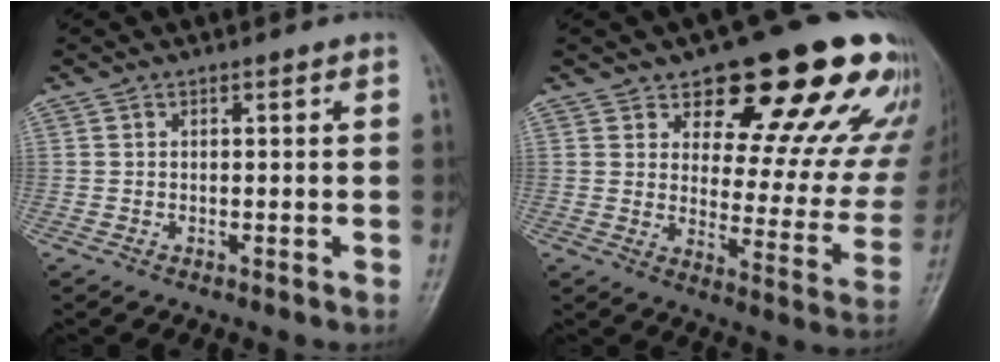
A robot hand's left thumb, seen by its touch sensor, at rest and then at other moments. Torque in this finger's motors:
{"motor_torque": [2.58, 2.45, 1.10, -1.67, 0.10]}